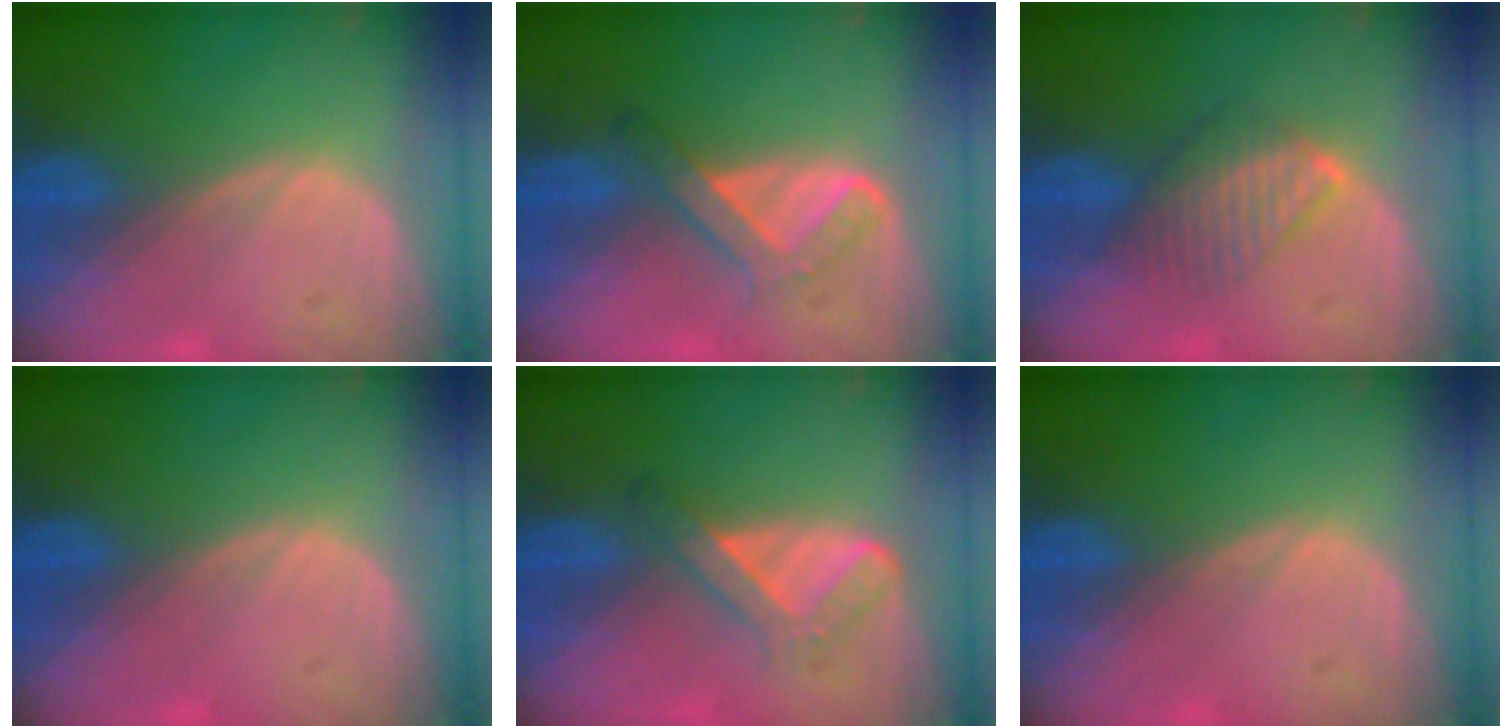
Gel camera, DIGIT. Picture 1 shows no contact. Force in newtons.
{"total": 4.8, "press": 4.8, "slide": 0.9}
{"total": 4.9, "press": 4.8, "slide": 0.8}
{"total": 0.0}
{"total": 5.3, "press": 4.6, "slide": 2.6}
{"total": 0.0}